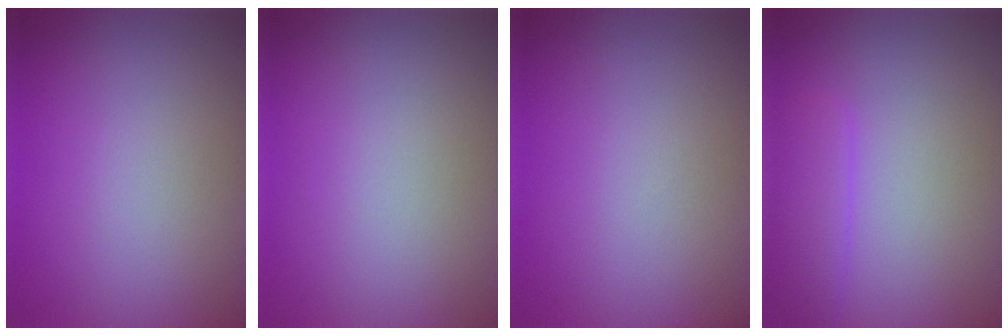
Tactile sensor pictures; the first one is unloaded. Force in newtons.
{"total": 0.0}
{"total": 0.0}
{"total": 2.5, "press": 2.5, "slide": 0.1}